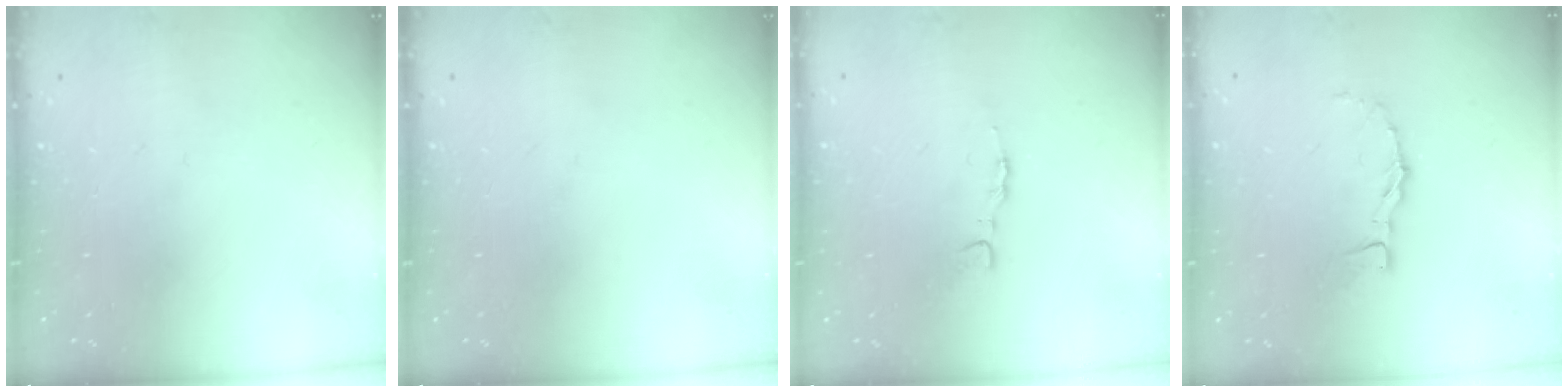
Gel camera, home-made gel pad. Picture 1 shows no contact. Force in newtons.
{"total": 0.0}
{"total": 2.8, "press": 2.8, "slide": 0.4}
{"total": 3.3, "press": 3.3, "slide": 0.4}